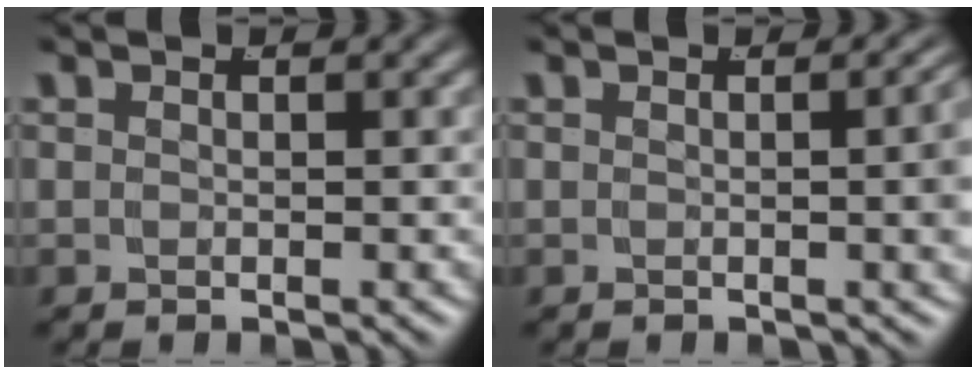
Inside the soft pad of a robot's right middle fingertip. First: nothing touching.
{"total": 3.1, "force": [0.3, 0.9, 3.0], "torque": [-0.014, 0.013, -0.005]}